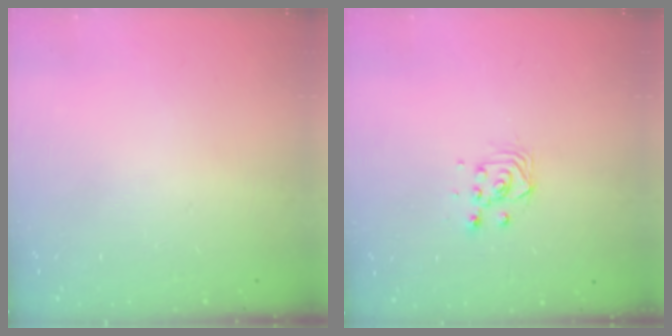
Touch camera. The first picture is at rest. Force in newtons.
{"total": 4.3, "press": 4.3, "slide": 0.6}